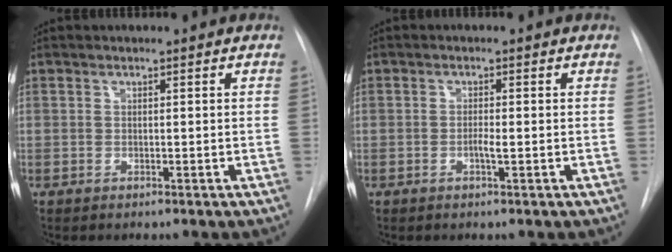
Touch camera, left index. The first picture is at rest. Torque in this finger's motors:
{"motor_torque": [0.39, 0.19, 0.06, 0.01]}